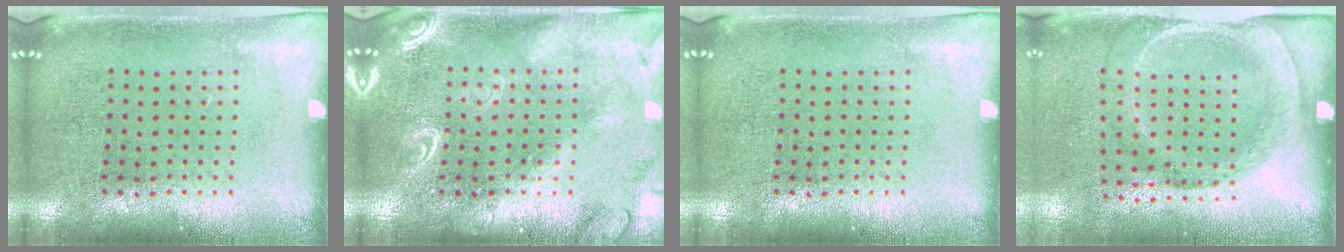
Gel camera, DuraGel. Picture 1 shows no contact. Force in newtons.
{"total": 2.6, "press": 2.5, "slide": 0.3}
{"total": 0.0}
{"total": 1.8, "press": 1.2, "slide": 1.4}